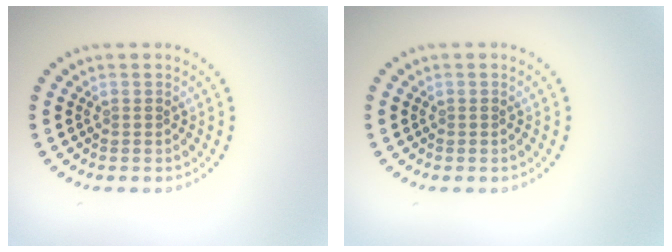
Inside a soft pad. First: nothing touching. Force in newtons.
{"total": 0.0}